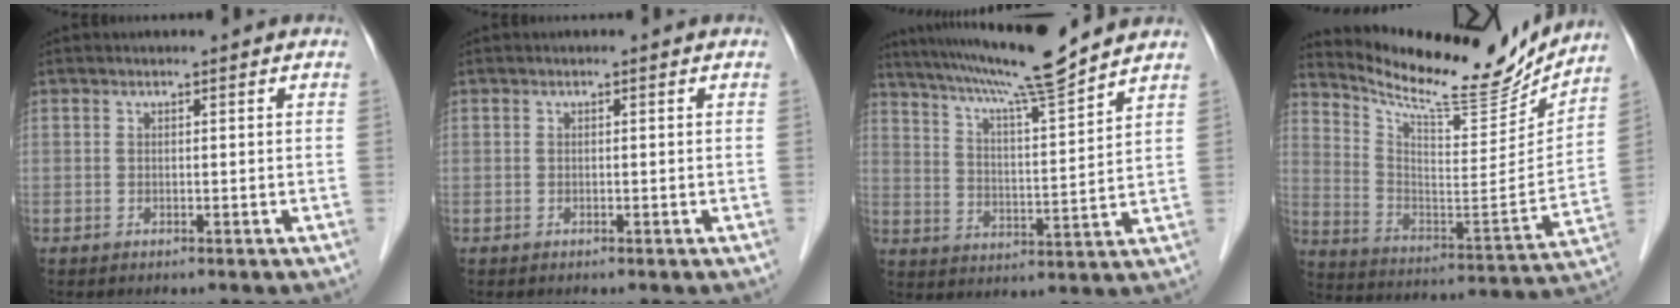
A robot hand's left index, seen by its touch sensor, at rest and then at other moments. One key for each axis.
{"total": 0.0}
{"total": 13.6, "fx": 11.9, "fy": -1.2, "fz": 6.5, "tx": -0.121, "ty": 0.002, "tz": 0.194}
{"total": 19.0, "fx": 17.8, "fy": 3.2, "fz": 6.0, "tx": -0.117, "ty": -0.047, "tz": 0.273}